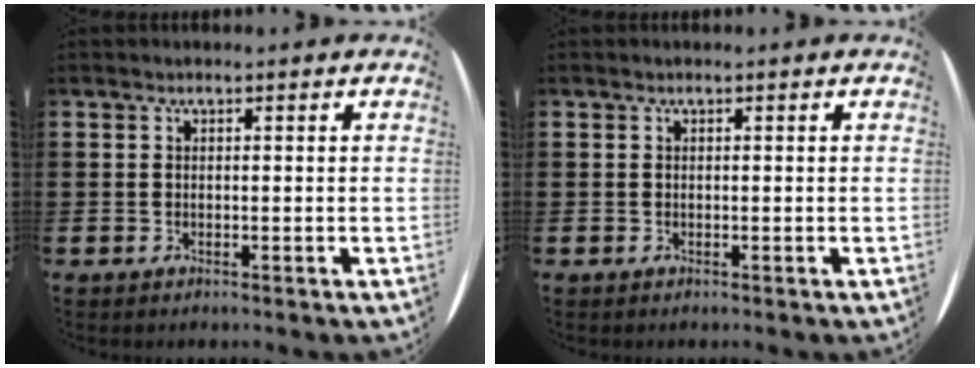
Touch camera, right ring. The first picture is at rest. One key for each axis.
{"total": 0.0}